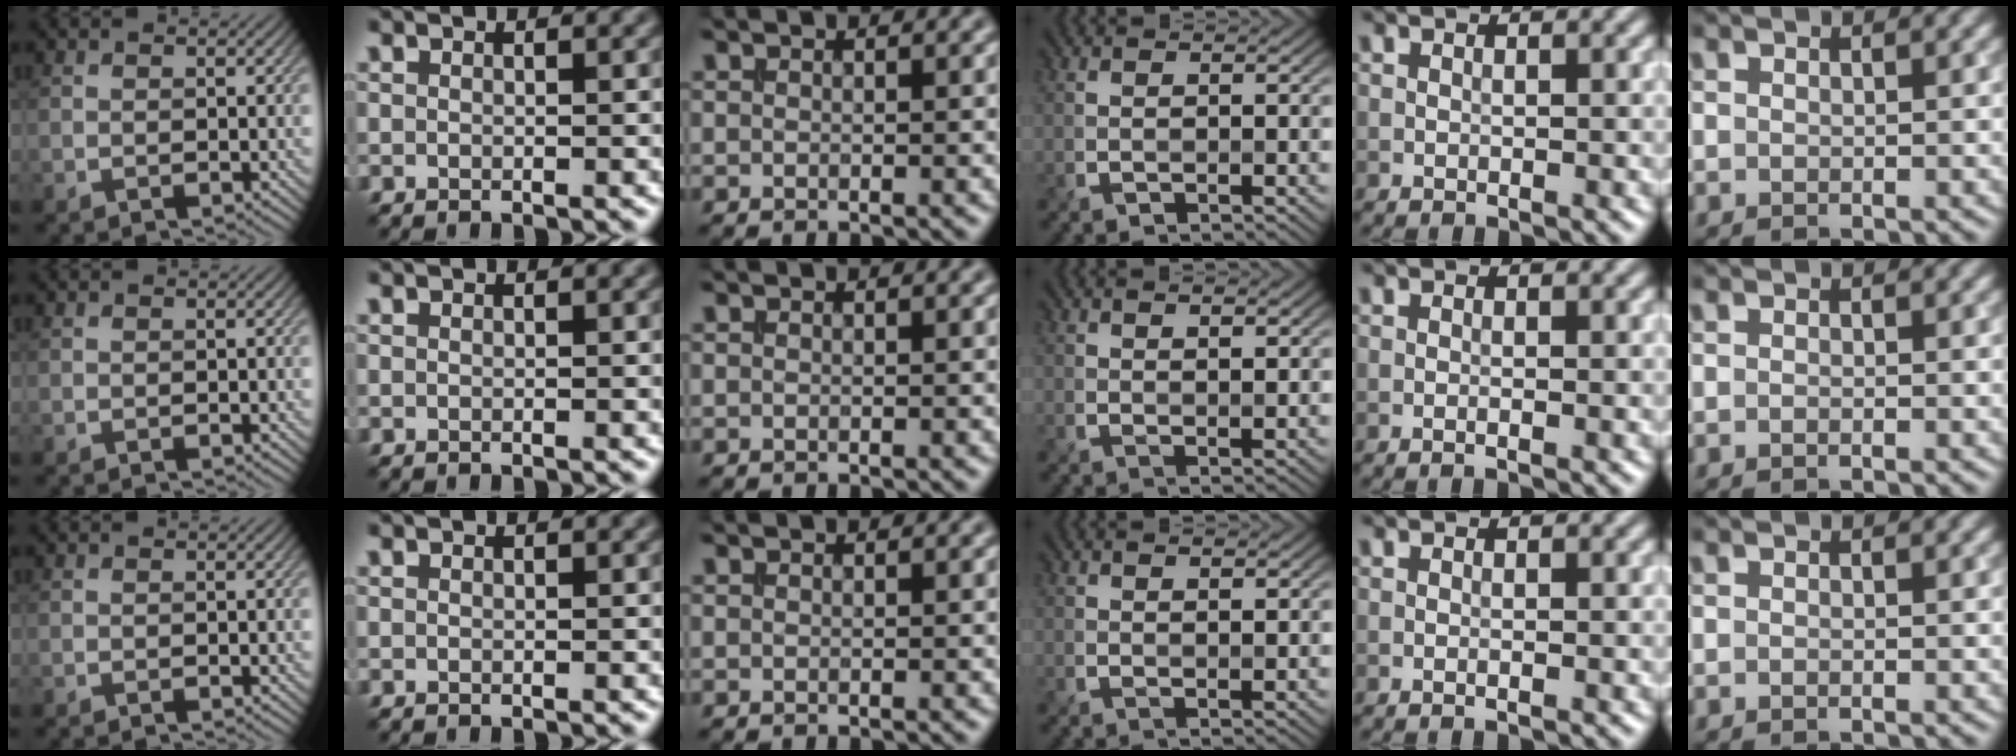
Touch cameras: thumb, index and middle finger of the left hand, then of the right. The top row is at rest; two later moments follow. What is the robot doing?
{"motion": "insert", "object": "bucket"}